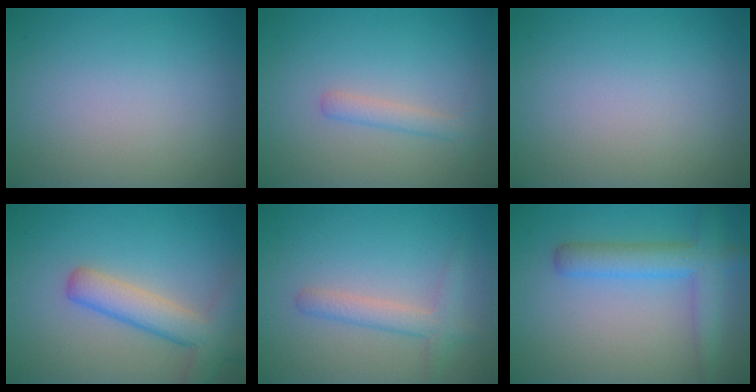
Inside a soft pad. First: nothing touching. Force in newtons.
{"total": 1.6, "press": 1.6, "slide": 0.0}
{"total": 0.0}
{"total": 4.8, "press": 4.8, "slide": 0.3}
{"total": 1.8, "press": 1.8, "slide": 0.2}
{"total": 4.2, "press": 4.2, "slide": 0.2}